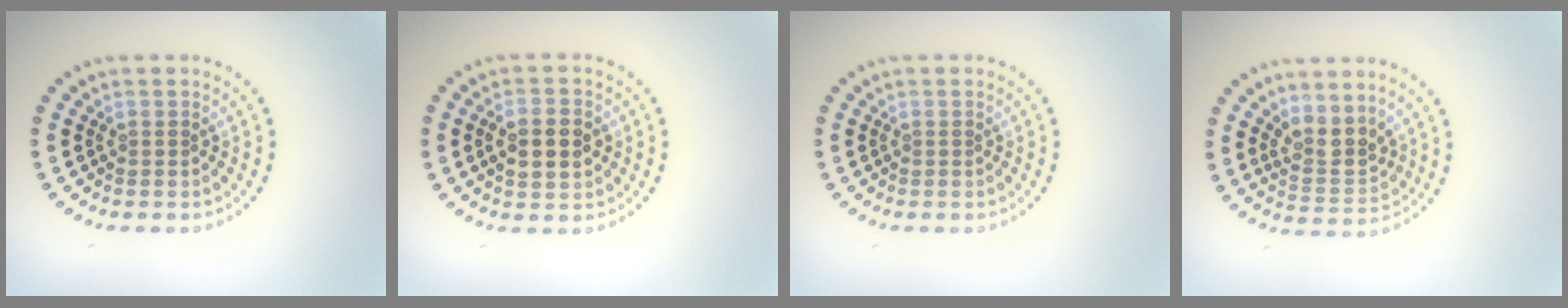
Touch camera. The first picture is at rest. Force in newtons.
{"total": 4.4, "press": 4.4, "slide": 0.2}
{"total": 0.0}
{"total": 3.2, "press": 2.7, "slide": 1.7}